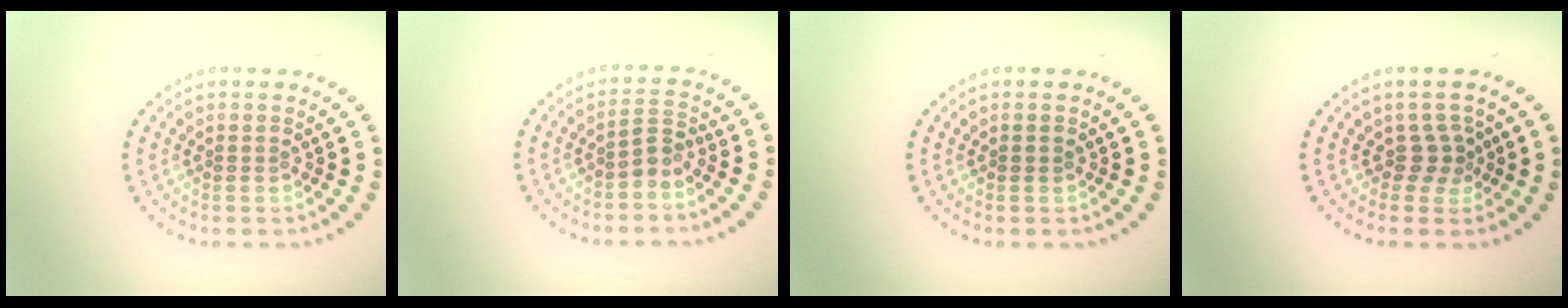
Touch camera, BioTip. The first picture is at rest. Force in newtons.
{"total": 1.6, "press": 1.3, "slide": 1.0}
{"total": 0.5, "press": 0.5, "slide": 0.1}
{"total": 1.8, "press": 1.2, "slide": 1.4}